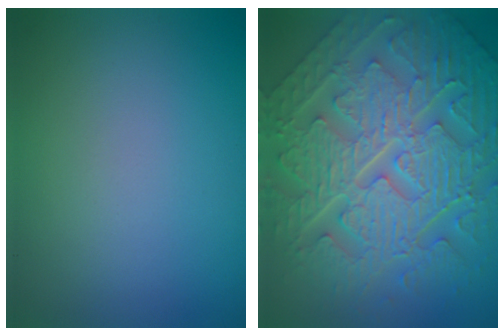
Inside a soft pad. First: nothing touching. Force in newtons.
{"total": 11.6, "press": 7.9, "slide": 8.4}